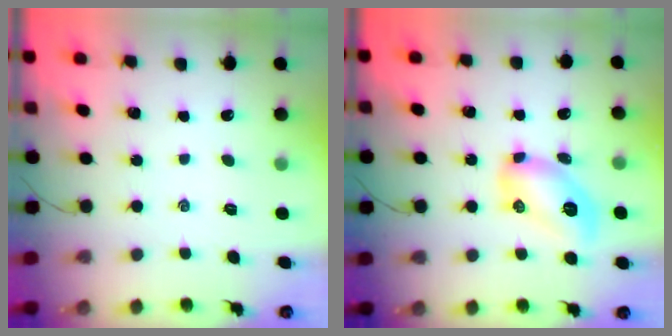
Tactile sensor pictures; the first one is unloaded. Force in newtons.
{"total": 9.5, "press": 9.4, "slide": 1.3}